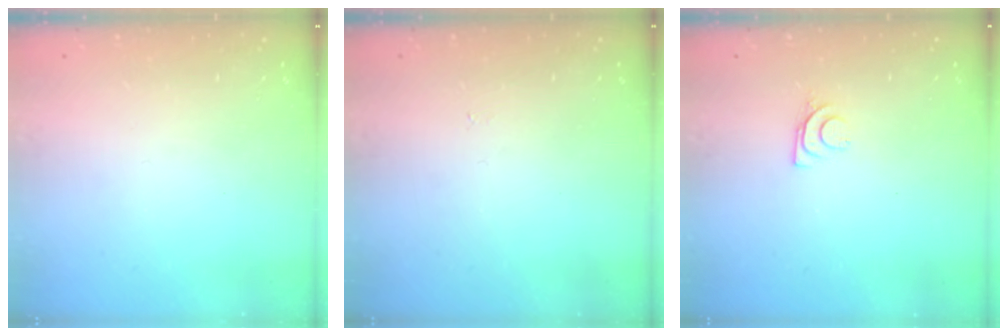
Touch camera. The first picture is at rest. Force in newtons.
{"total": 3.1, "press": 3.1, "slide": 0.4}
{"total": 6.5, "press": 6.5, "slide": 0.7}